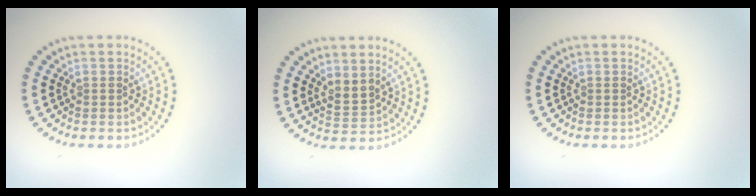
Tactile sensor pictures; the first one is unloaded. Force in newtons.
{"total": 1.7, "press": 1.5, "slide": 0.9}
{"total": 0.0}